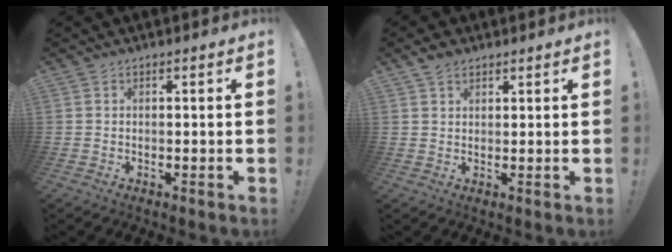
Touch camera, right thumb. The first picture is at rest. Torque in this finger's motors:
{"motor_torque": [-0.31, 0.35, 0.32, 0.13, 0.00]}